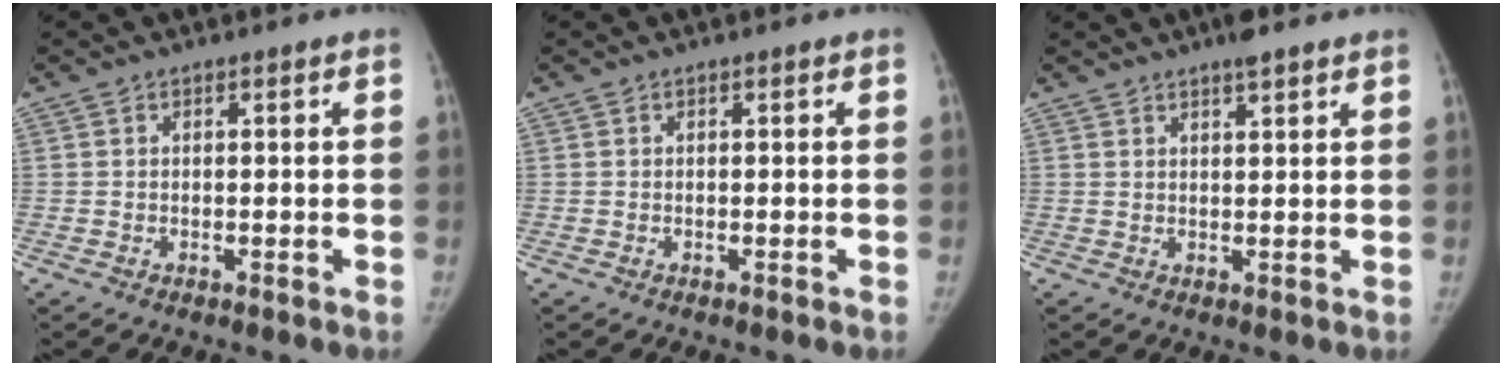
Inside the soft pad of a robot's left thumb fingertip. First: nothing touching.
{"total": 0.0}
{"total": 3.4, "force": [2.6, 0.7, 2.1], "torque": [-0.028, -0.008, 0.040]}